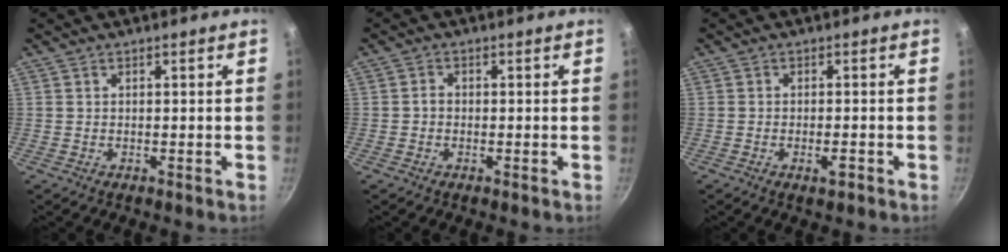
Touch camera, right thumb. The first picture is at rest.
{"total": 1.3, "force": [-0.4, 1.1, 0.6], "torque": [-0.008, 0.007, -0.009]}
{"total": 2.4, "force": [-1.1, 0.9, 1.9], "torque": [-0.028, 0.006, -0.020]}